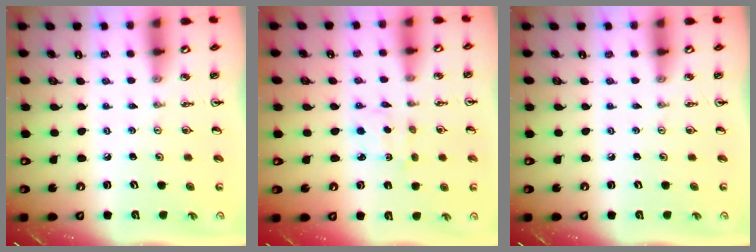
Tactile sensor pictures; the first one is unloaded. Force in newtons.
{"total": 2.8, "press": 2.7, "slide": 0.6}
{"total": 0.0}